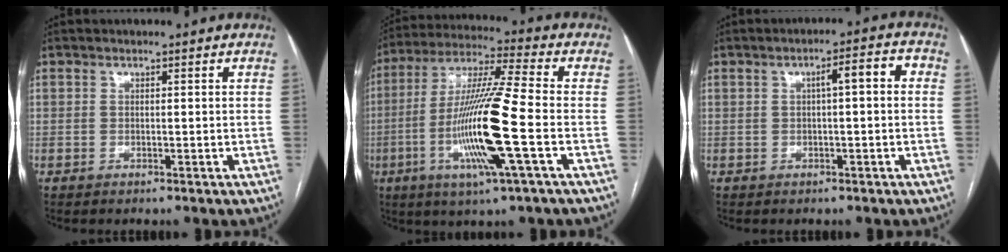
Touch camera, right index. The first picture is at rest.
{"total": 16.4, "force": [-4.1, -0.3, 15.9], "torque": [-0.319, -0.011, -0.085]}
{"total": 4.4, "force": [0.4, 0.8, 4.3], "torque": [-0.062, 0.020, 0.004]}